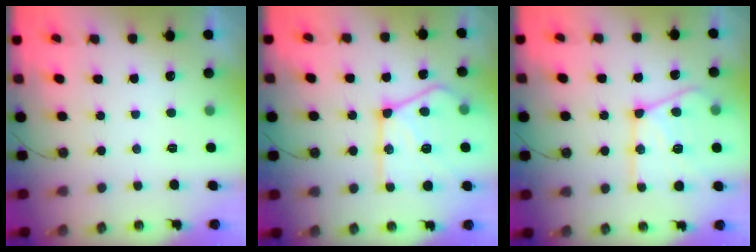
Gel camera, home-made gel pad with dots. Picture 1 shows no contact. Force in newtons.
{"total": 20.6, "press": 20.5, "slide": 2.4}
{"total": 19.3, "press": 19.1, "slide": 2.0}